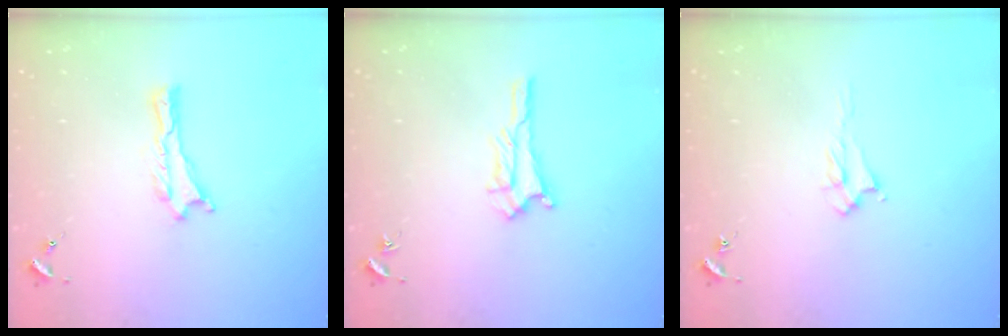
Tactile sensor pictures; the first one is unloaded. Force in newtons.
{"total": 2.3, "press": 2.2, "slide": 0.2}
{"total": 2.2, "press": 2.2, "slide": 0.4}